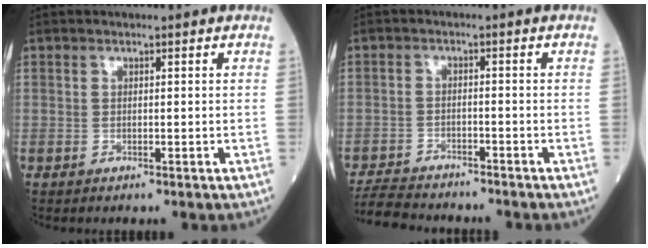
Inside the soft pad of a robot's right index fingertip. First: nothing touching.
{"total": 7.3, "force": [-7.1, 1.3, 1.5], "torque": [-0.023, -0.012, -0.116]}